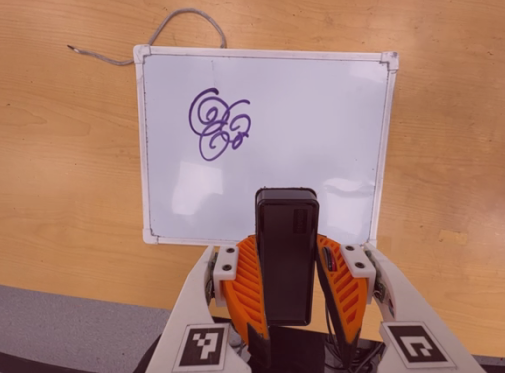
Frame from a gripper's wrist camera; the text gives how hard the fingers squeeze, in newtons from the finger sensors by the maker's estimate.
{"total": 4.6, "left": 3.4, "right": 5.8}